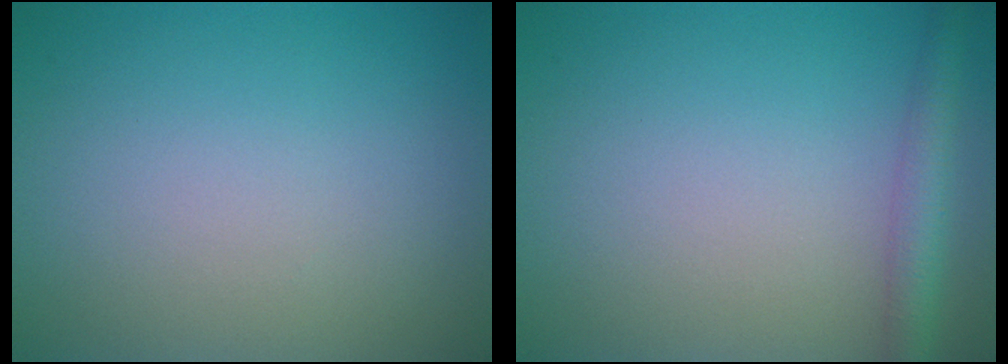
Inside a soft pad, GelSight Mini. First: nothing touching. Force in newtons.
{"total": 2.9, "press": 2.9, "slide": 0.1}